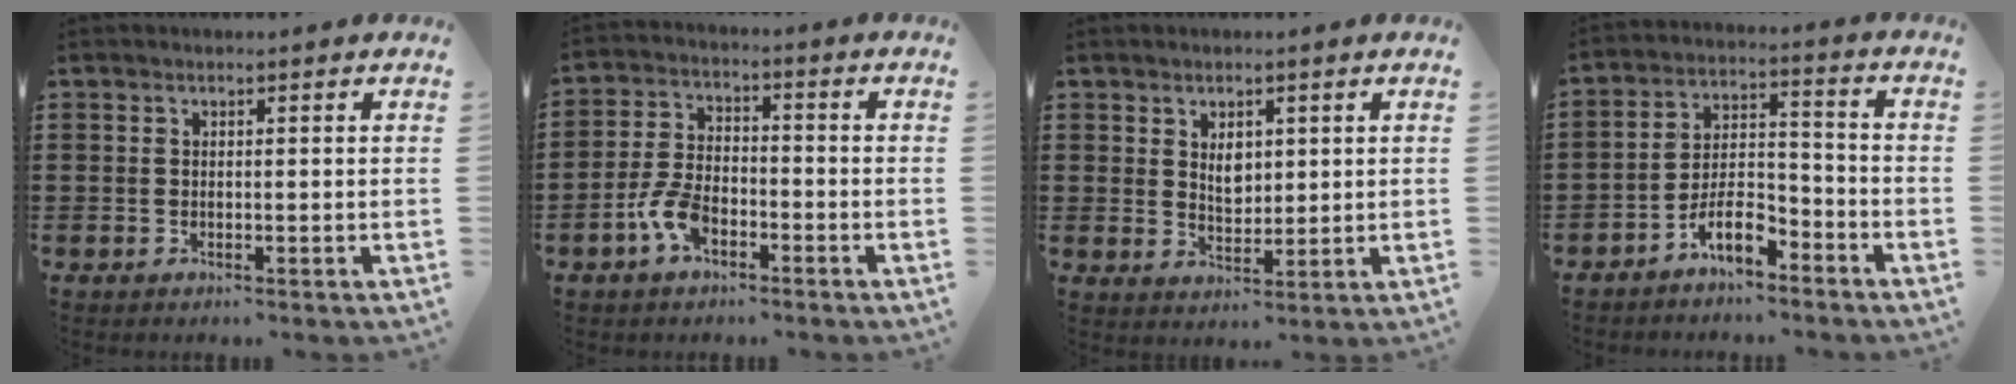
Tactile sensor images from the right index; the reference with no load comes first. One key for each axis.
{"total": 6.2, "fx": -3.2, "fy": 3.1, "fz": 4.4, "tx": -0.107, "ty": 0.001, "tz": -0.064}
{"total": 3.4, "fx": 1.5, "fy": 2.3, "fz": 2.0, "tx": -0.028, "ty": 0.002, "tz": 0.023}
{"total": 7.2, "fx": -5.2, "fy": 2.6, "fz": 4.3, "tx": -0.089, "ty": 0.010, "tz": -0.099}